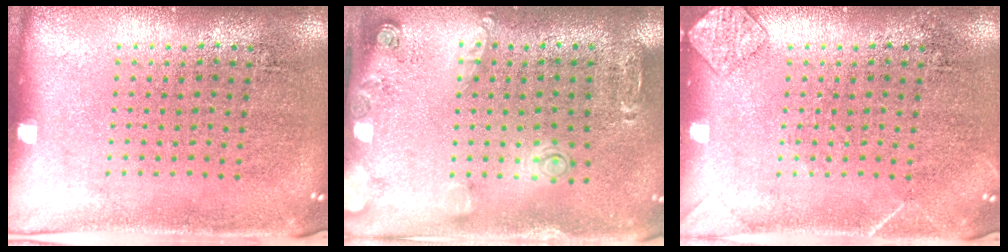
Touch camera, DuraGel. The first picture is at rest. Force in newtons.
{"total": 1.5, "press": 1.4, "slide": 0.6}
{"total": 1.6, "press": 1.5, "slide": 0.1}